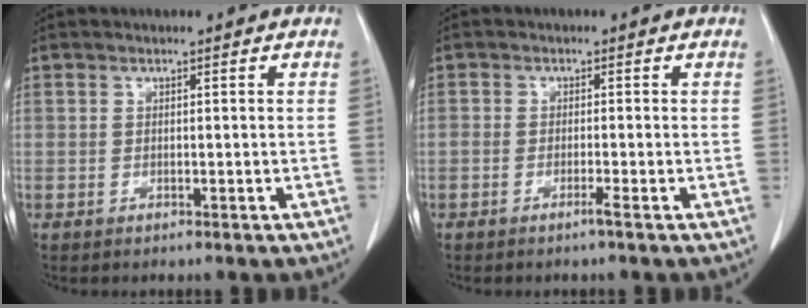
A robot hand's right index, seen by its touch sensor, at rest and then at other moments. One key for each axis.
{"total": 1.3, "fx": -0.9, "fy": -0.2, "fz": 0.9, "tx": -0.016, "ty": 0.000, "tz": -0.017}